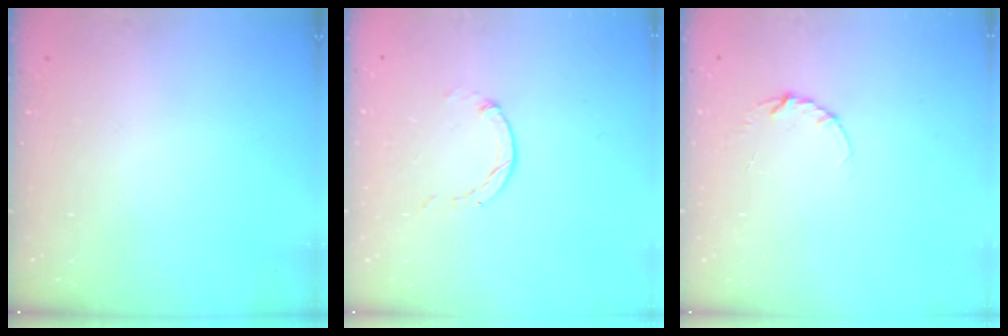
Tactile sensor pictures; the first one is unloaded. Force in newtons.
{"total": 0.8, "press": 0.7, "slide": 0.2}
{"total": 3.5, "press": 3.4, "slide": 0.4}